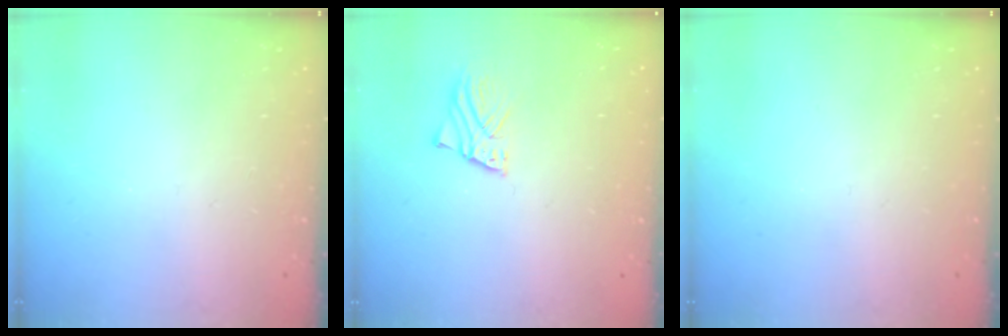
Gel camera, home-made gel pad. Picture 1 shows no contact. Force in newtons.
{"total": 1.7, "press": 1.7, "slide": 0.1}
{"total": 0.0}